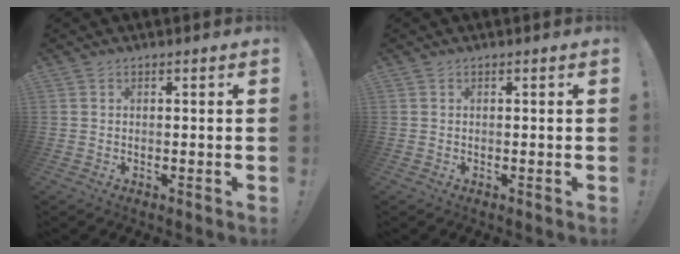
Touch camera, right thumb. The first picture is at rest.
{"total": 0.0}